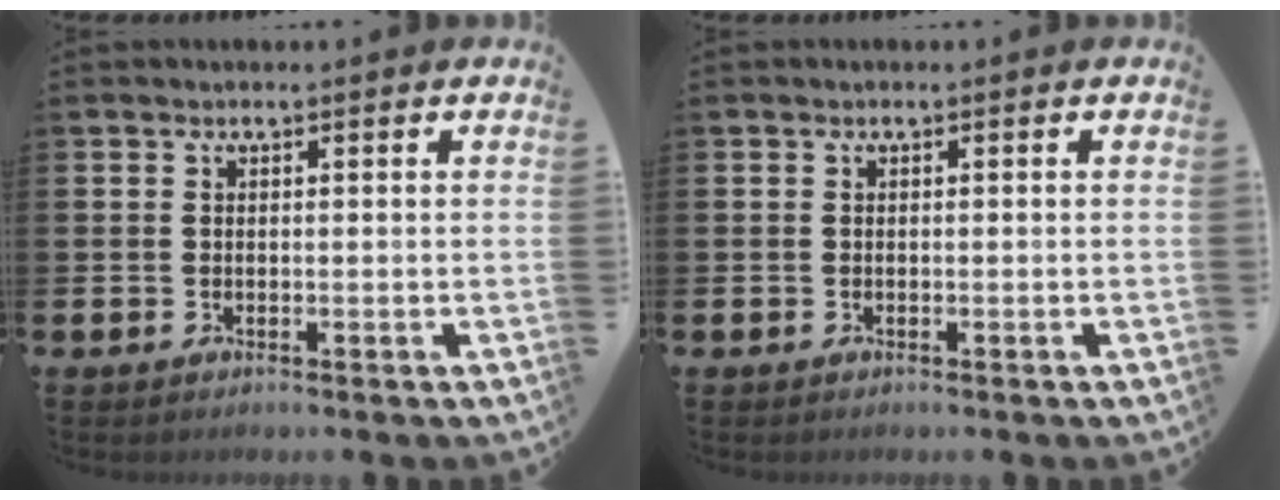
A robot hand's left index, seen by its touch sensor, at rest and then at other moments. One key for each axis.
{"total": 0.0}